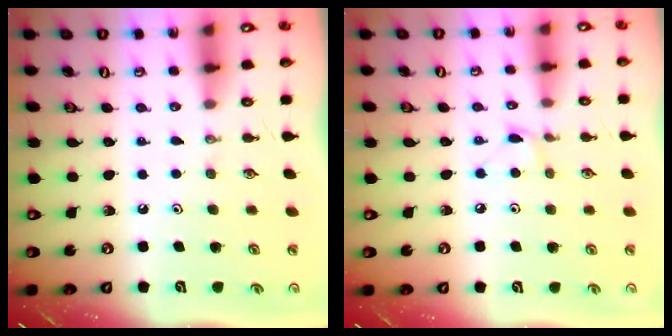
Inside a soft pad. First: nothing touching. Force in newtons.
{"total": 5.0, "press": 5.0, "slide": 0.6}